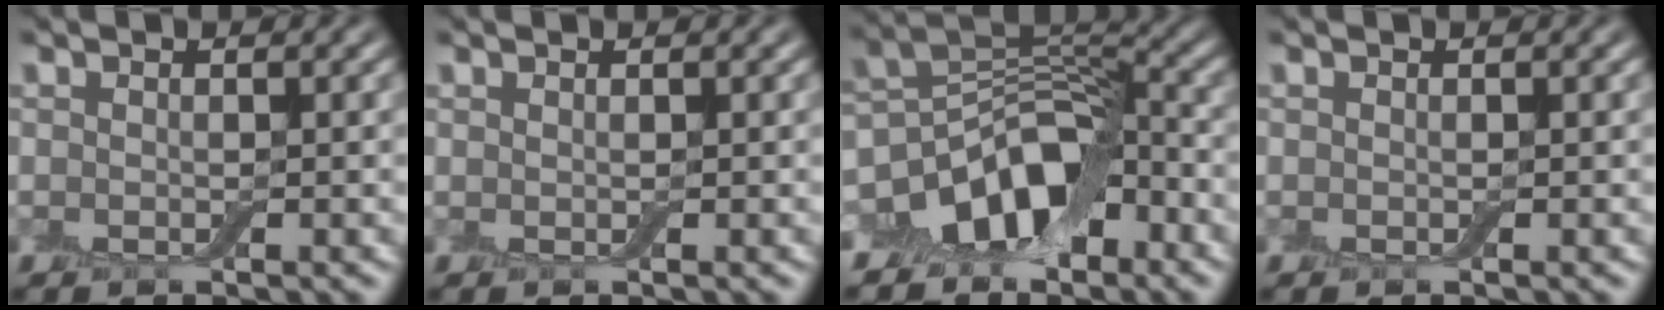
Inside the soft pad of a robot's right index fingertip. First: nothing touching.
{"total": 0.0}
{"total": 8.4, "force": [-4.7, 5.0, 4.9], "torque": [-0.073, 0.001, -0.097]}
{"total": 0.0}